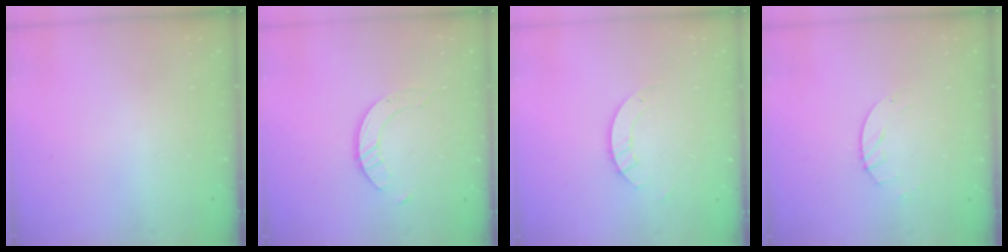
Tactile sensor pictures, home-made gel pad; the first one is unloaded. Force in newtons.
{"total": 2.9, "press": 2.9, "slide": 0.3}
{"total": 2.6, "press": 2.6, "slide": 0.2}
{"total": 2.8, "press": 2.8, "slide": 0.4}